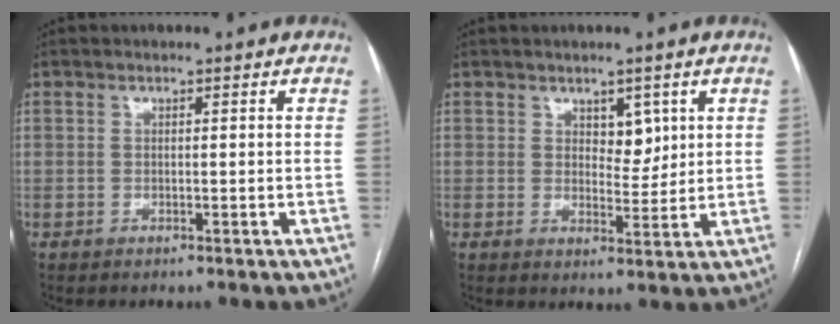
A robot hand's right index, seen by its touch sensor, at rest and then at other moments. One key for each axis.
{"total": 3.8, "fx": 1.7, "fy": 2.1, "fz": 2.6, "tx": -0.033, "ty": -0.003, "tz": 0.029}